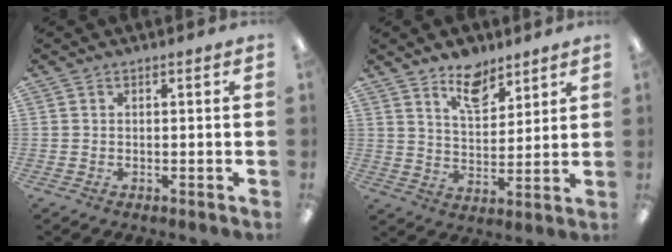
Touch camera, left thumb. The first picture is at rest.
{"total": 9.8, "force": [7.5, 4.6, 4.3], "torque": [-0.058, -0.043, 0.132]}